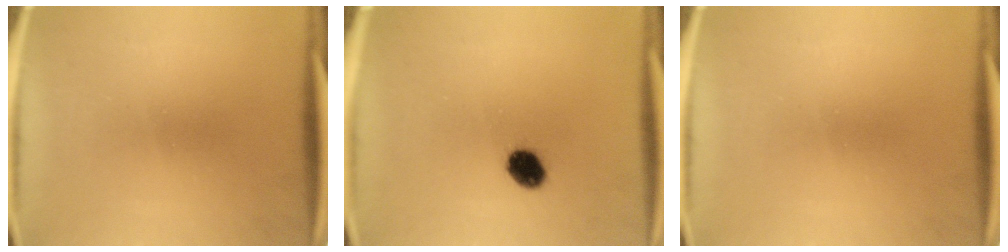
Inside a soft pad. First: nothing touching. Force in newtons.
{"total": 5.5}
{"total": 0.0}